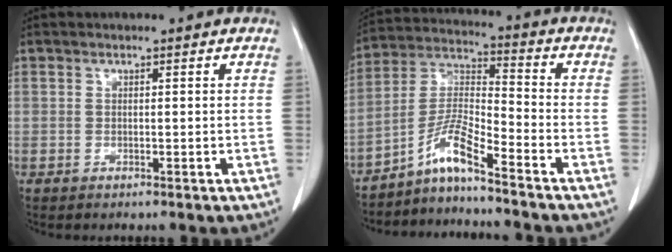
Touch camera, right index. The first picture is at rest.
{"total": 7.2, "force": [-5.6, -0.2, 4.5], "torque": [-0.100, 0.005, -0.110]}